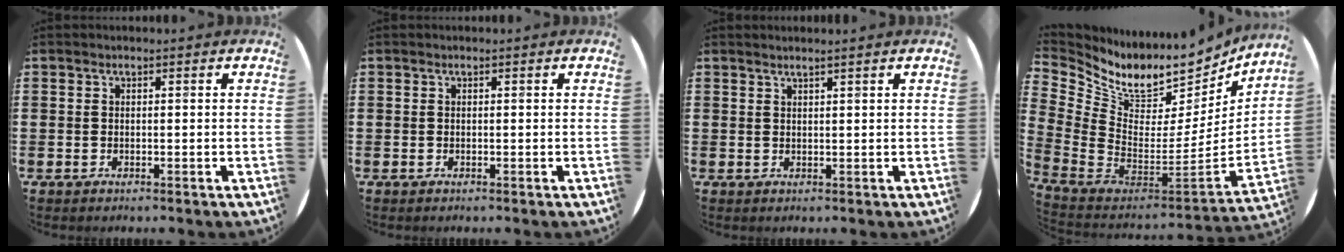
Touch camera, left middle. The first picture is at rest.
{"total": 0.0}
{"total": 1.0, "force": [0.9, -0.3, 0.2], "torque": [-0.001, -0.002, 0.016]}
{"total": 8.0, "force": [6.0, 4.6, 2.5], "torque": [-0.083, -0.065, 0.107]}